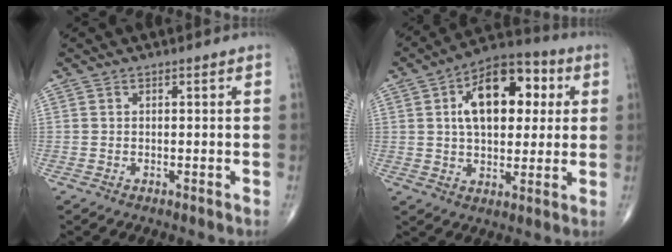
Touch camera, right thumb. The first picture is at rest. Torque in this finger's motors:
{"motor_torque": [0.77, 3.27, 1.40, 0.24, 0.18]}